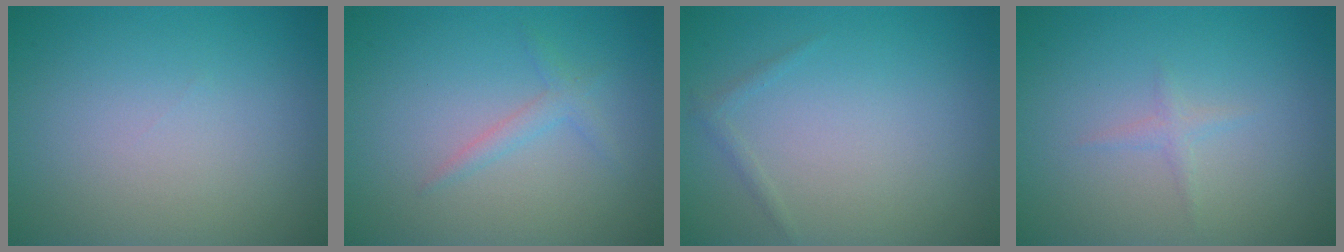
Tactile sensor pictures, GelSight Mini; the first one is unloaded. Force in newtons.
{"total": 1.3, "press": 1.3, "slide": 0.1}
{"total": 0.6, "press": 0.6, "slide": 0.1}
{"total": 0.8, "press": 0.8, "slide": 0.1}